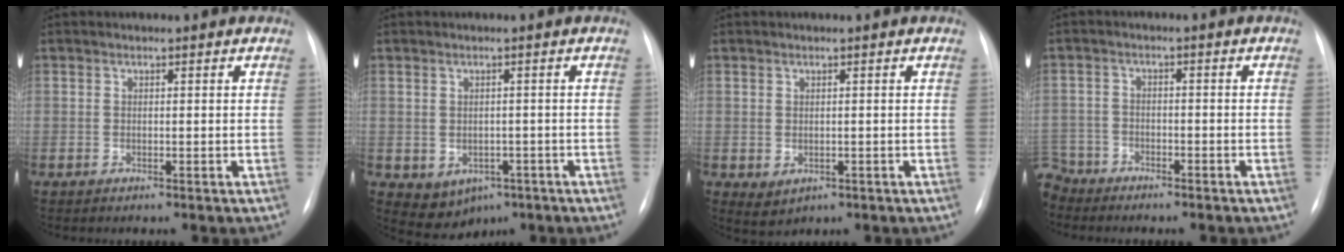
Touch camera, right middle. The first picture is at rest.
{"total": 5.4, "force": [-2.4, 4.3, 2.4], "torque": [-0.035, 0.011, -0.019]}
{"total": 2.1, "force": [-0.4, 1.6, 1.3], "torque": [-0.022, -0.005, 0.006]}
{"total": 6.0, "force": [-5.3, 3.0, 0.0], "torque": [-0.002, -0.001, -0.101]}